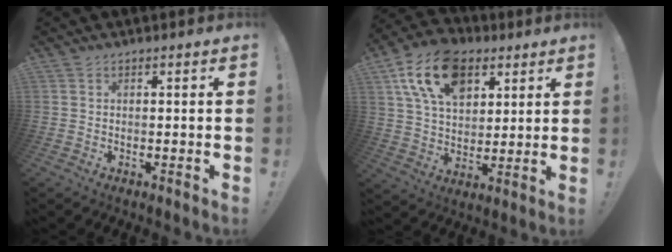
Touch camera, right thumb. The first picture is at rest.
{"total": 18.3, "force": [8.5, 11.7, 11.2], "torque": [-0.185, -0.030, 0.161]}